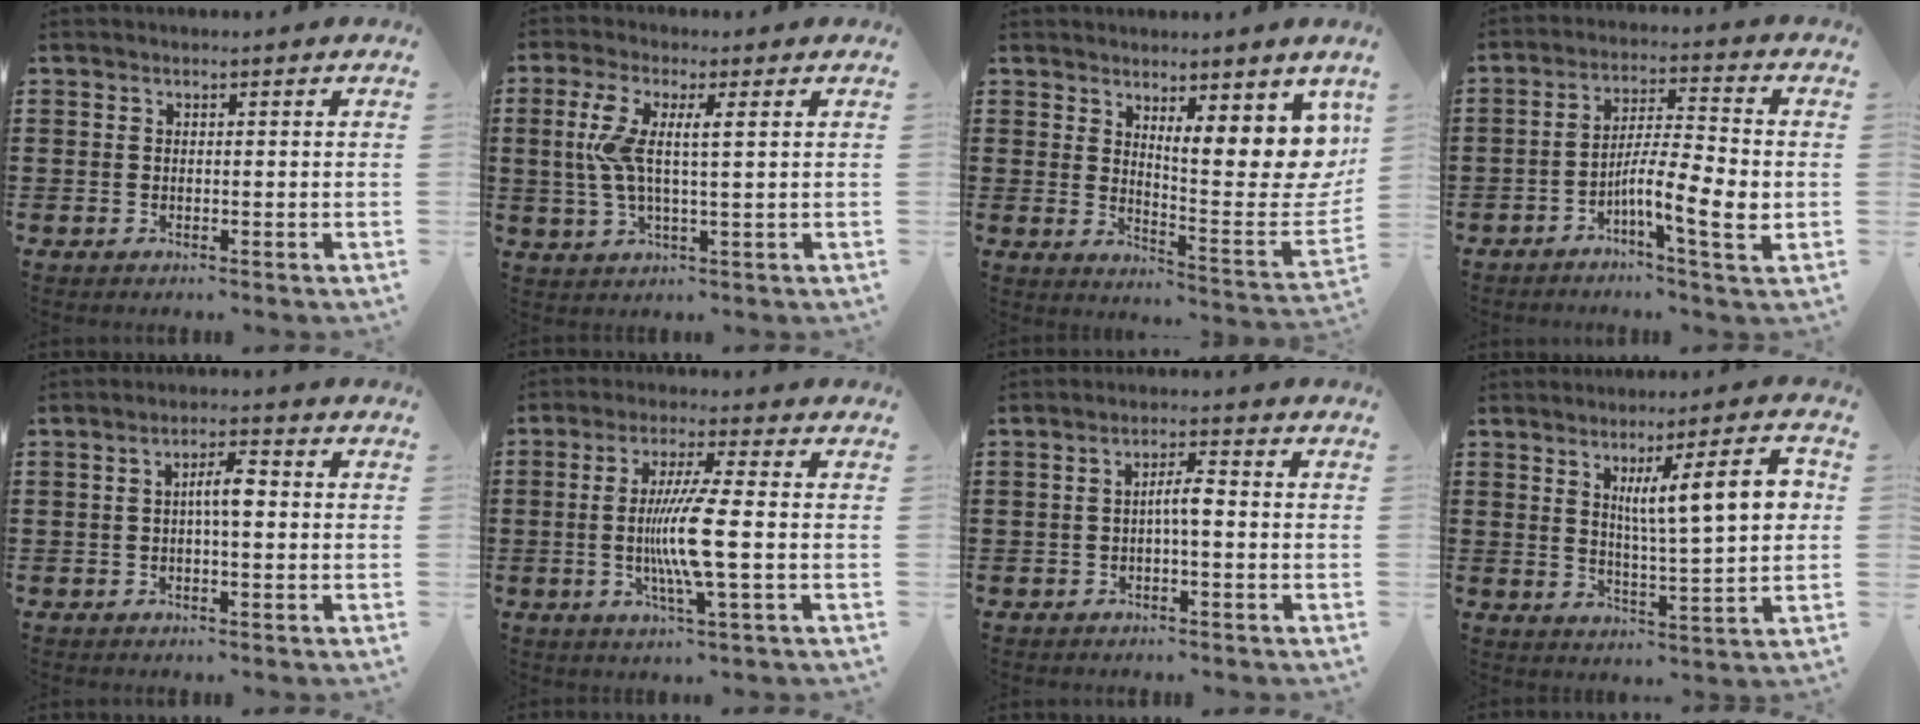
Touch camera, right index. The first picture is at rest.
{"total": 6.1, "force": [1.1, 1.3, 5.9], "torque": [-0.139, -0.009, 0.010]}
{"total": 9.4, "force": [5.6, 3.3, 6.9], "torque": [-0.098, -0.043, 0.098]}
{"total": 9.2, "force": [-2.8, 1.5, 8.7], "torque": [-0.159, -0.004, -0.053]}
{"total": 4.0, "force": [-0.1, 1.0, 3.9], "torque": [-0.072, 0.008, -0.005]}
{"total": 9.0, "force": [-1.2, 0.3, 8.9], "torque": [-0.181, -0.020, -0.031]}
{"total": 3.2, "force": [-0.5, 0.6, 3.1], "torque": [-0.058, 0.006, -0.013]}
{"total": 10.7, "force": [3.2, 1.9, 10.0], "torque": [-0.160, -0.003, 0.044]}